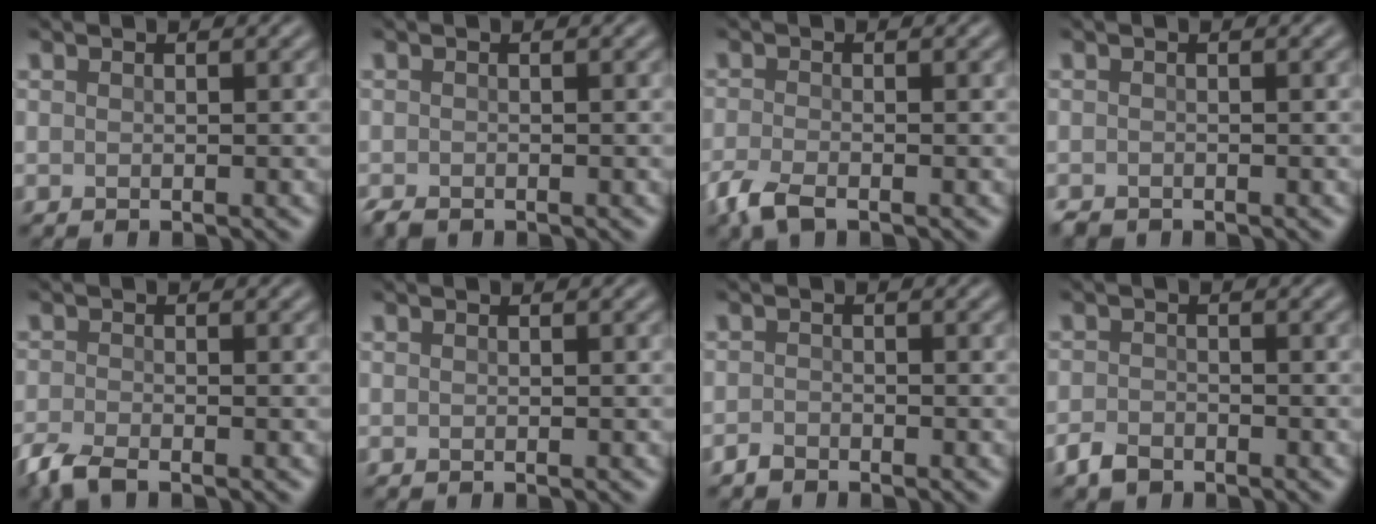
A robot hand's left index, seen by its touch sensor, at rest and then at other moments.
{"total": 0.9, "force": [-0.8, 0.3, 0.3], "torque": [-0.005, -0.004, -0.016]}
{"total": 2.7, "force": [-1.9, 0.9, 1.7], "torque": [-0.042, -0.007, -0.046]}
{"total": 0.7, "force": [-0.6, 0.2, 0.1], "torque": [0.000, -0.003, -0.012]}
{"total": 2.9, "force": [-2.2, 0.8, 1.6], "torque": [-0.037, -0.008, -0.053]}
{"total": 0.0}
{"total": 1.0, "force": [-0.9, 0.4, 0.2], "torque": [-0.003, 0.001, -0.021]}
{"total": 1.9, "force": [-1.5, 1.0, 0.7], "torque": [-0.012, 0.000, -0.034]}